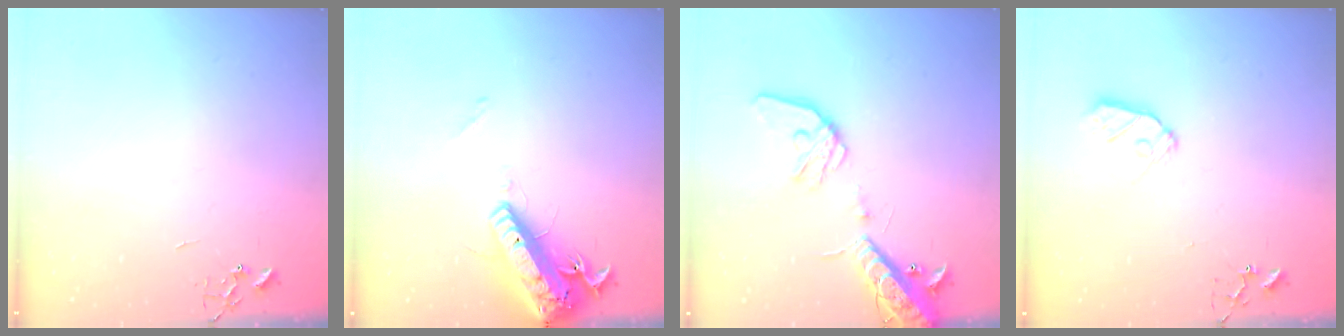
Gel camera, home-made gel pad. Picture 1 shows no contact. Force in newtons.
{"total": 18.1, "press": 17.7, "slide": 3.9}
{"total": 18.9, "press": 18.6, "slide": 3.4}
{"total": 7.6, "press": 7.6, "slide": 0.5}